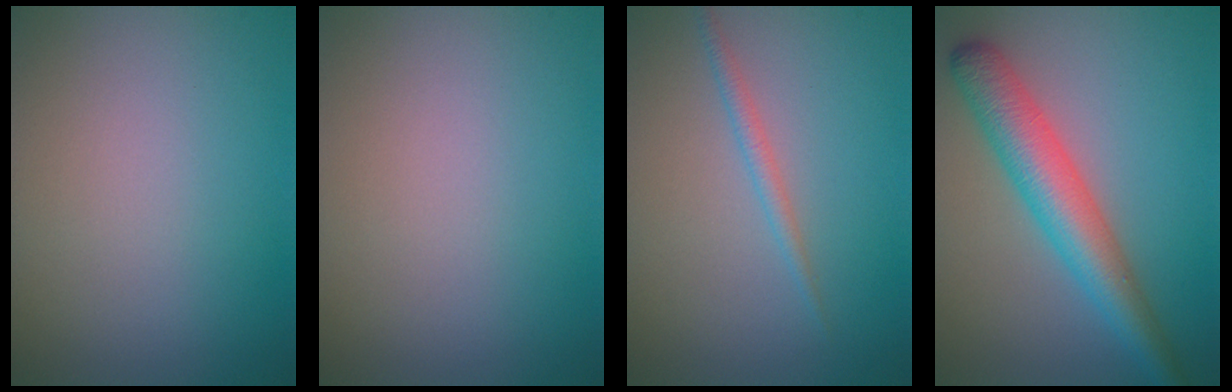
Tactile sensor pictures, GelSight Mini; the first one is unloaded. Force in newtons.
{"total": 0.0}
{"total": 1.2, "press": 1.2, "slide": 0.1}
{"total": 5.5, "press": 5.5, "slide": 0.3}